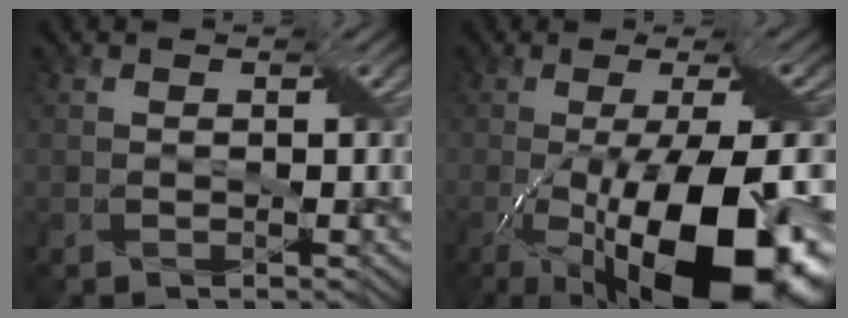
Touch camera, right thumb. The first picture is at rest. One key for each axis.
{"total": 19.0, "fx": -7.1, "fy": 6.3, "fz": 16.4, "tx": -0.258, "ty": -0.016, "tz": -0.103}